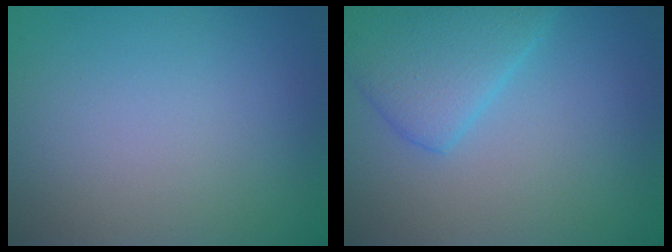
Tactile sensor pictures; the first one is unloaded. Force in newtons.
{"total": 5.0, "press": 5.0, "slide": 0.2}